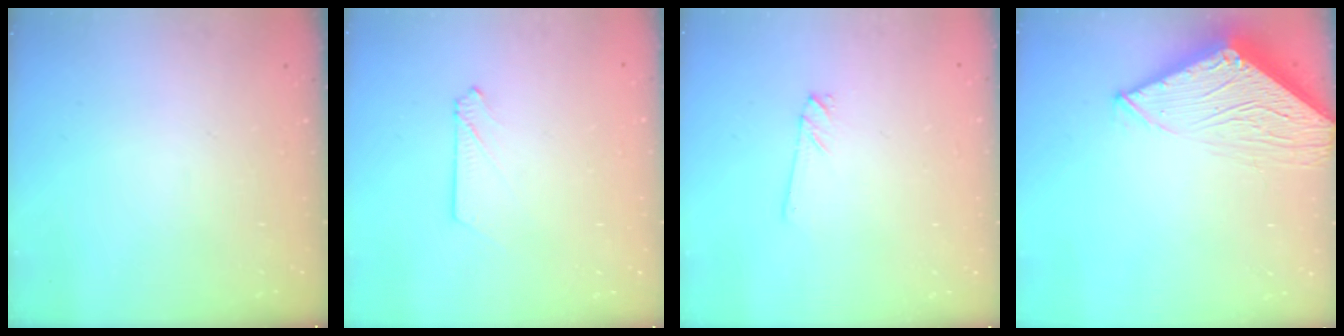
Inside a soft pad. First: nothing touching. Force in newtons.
{"total": 2.7, "press": 2.7, "slide": 0.3}
{"total": 0.8, "press": 0.8, "slide": 0.1}
{"total": 11.2, "press": 11.1, "slide": 0.5}